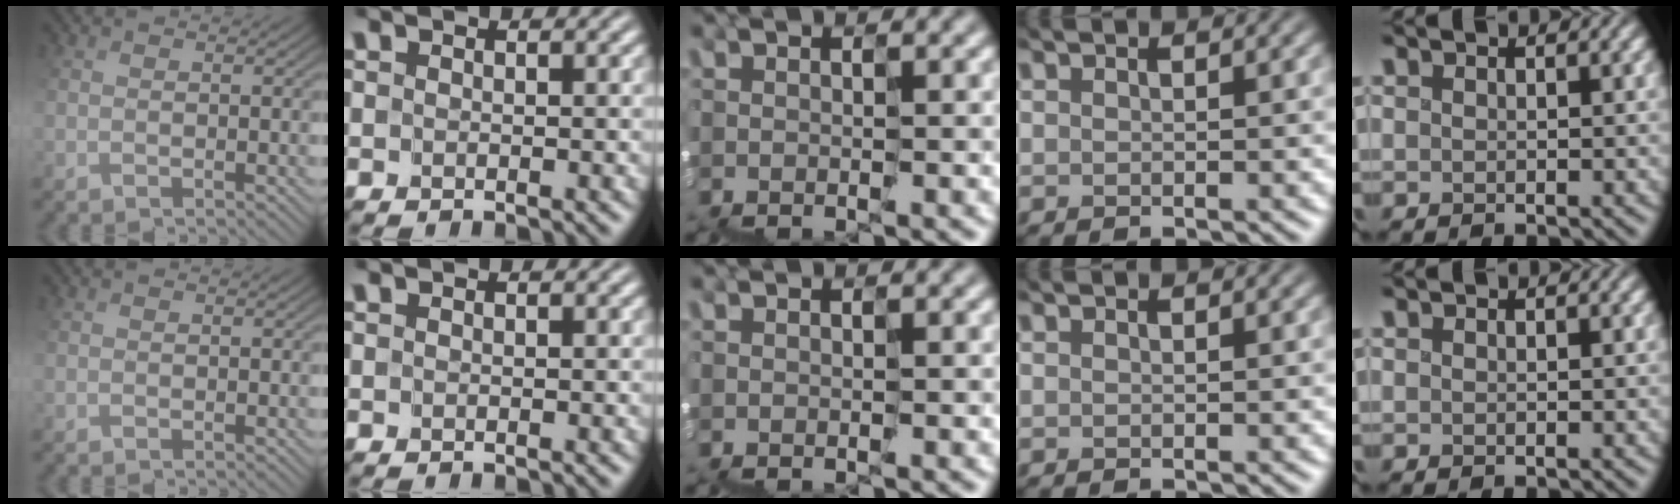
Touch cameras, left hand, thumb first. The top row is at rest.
{}